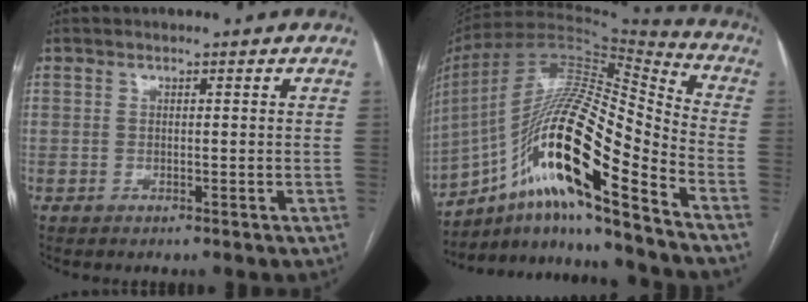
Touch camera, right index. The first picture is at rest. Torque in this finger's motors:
{"motor_torque": [0.78, -0.19, 0.34, 0.08]}